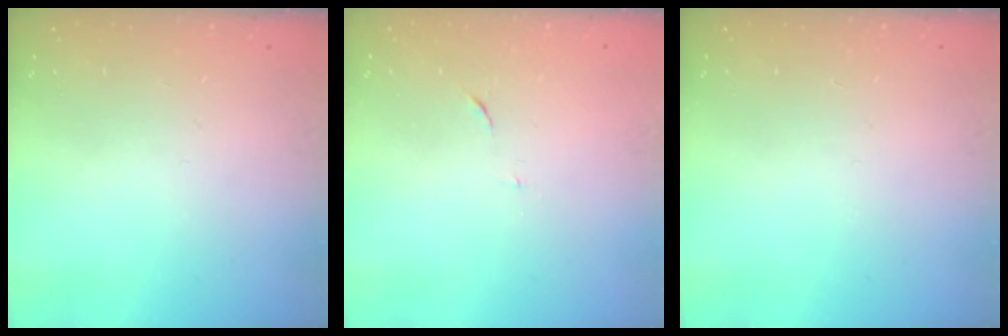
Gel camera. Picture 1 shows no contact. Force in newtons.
{"total": 4.5, "press": 4.3, "slide": 1.0}
{"total": 0.0}